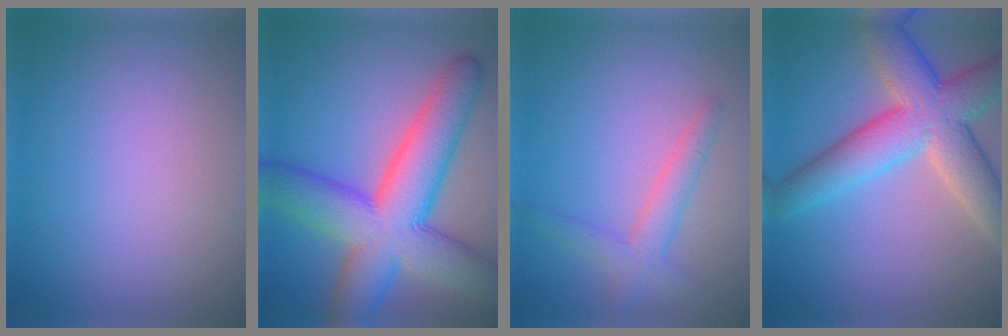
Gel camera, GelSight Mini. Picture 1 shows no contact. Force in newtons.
{"total": 11.6, "press": 11.6, "slide": 0.4}
{"total": 2.7, "press": 2.7, "slide": 0.3}
{"total": 9.0, "press": 8.9, "slide": 0.5}